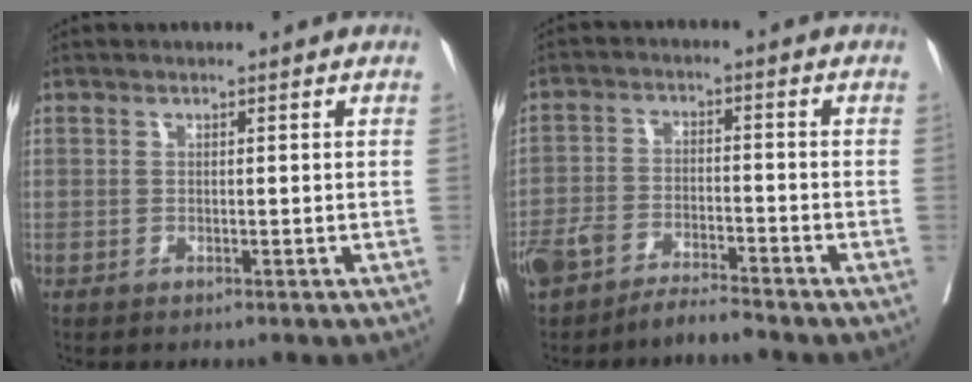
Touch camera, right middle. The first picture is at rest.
{"total": 5.9, "force": [-5.1, 1.3, 2.6], "torque": [-0.053, 0.002, -0.095]}